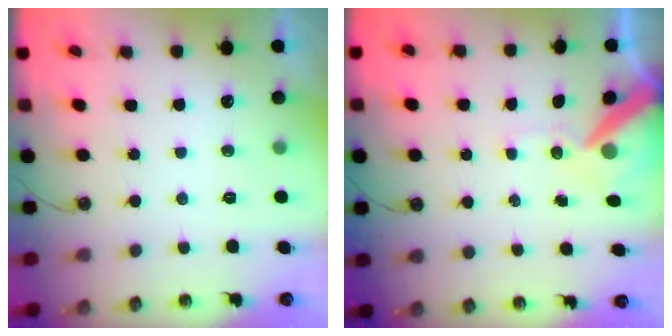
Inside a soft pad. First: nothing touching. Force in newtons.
{"total": 11.1, "press": 10.9, "slide": 1.8}